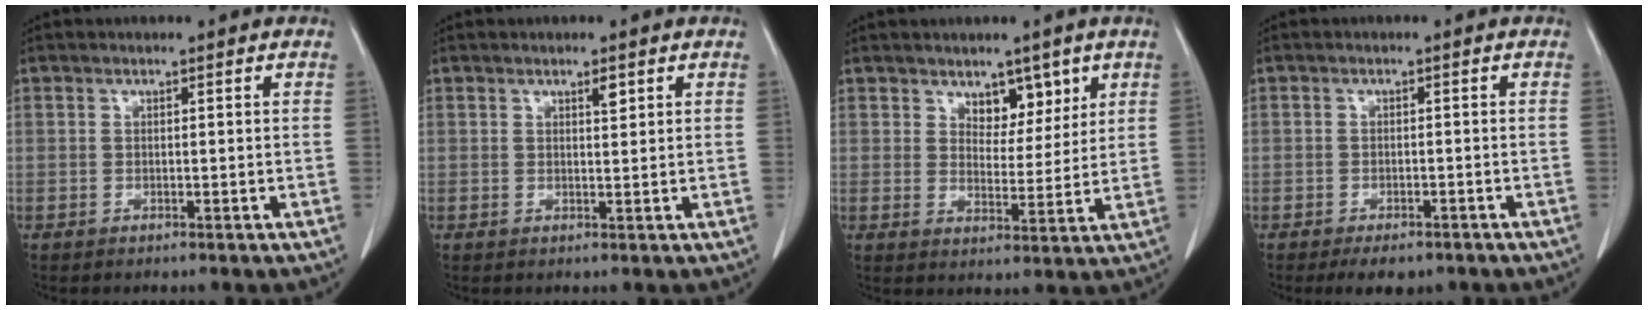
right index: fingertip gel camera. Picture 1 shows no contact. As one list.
[{"total": 1.3, "force": [0.8, 0.3, 1.0], "torque": [-0.018, -0.004, 0.013]}, {"total": 5.2, "force": [3.3, 2.9, 2.8], "torque": [-0.026, -0.003, 0.054]}, {"total": 4.2, "force": [-3.1, 2.2, 1.8], "torque": [-0.021, -0.001, -0.040]}]